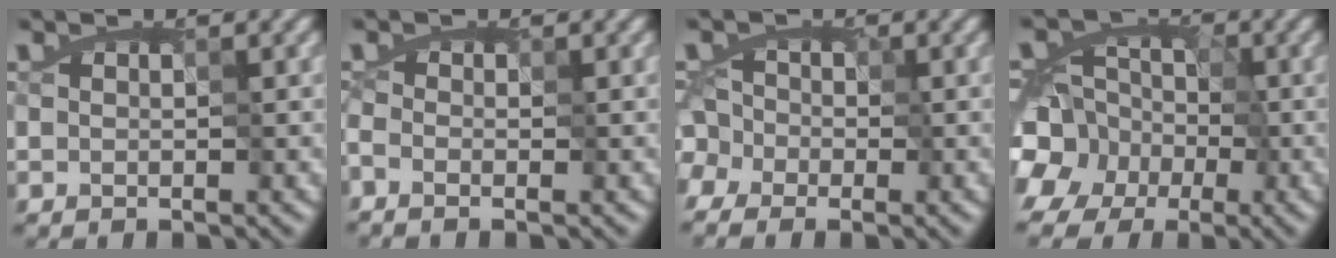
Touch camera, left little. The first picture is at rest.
{"total": 1.5, "force": [-0.5, 0.8, 1.2], "torque": [-0.018, 0.002, -0.015]}
{"total": 4.5, "force": [-1.6, 3.9, 1.6], "torque": [-0.019, 0.028, -0.066]}
{"total": 9.1, "force": [-3.3, 7.8, 3.5], "torque": [-0.071, 0.006, -0.090]}